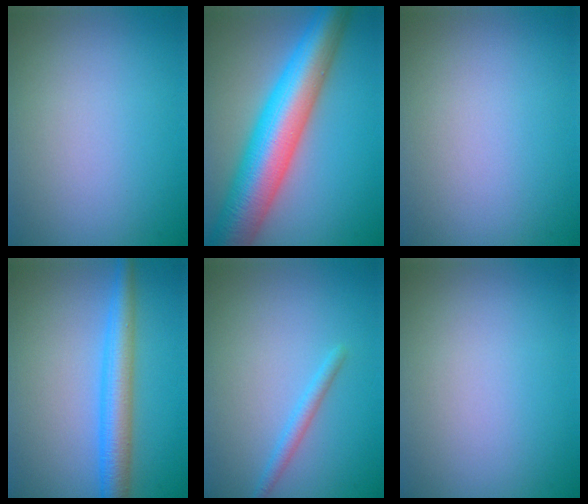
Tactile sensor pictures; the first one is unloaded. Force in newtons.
{"total": 11.9, "press": 11.9, "slide": 0.1}
{"total": 0.0}
{"total": 4.7, "press": 4.7, "slide": 0.0}
{"total": 1.5, "press": 1.5, "slide": 0.1}
{"total": 0.0}